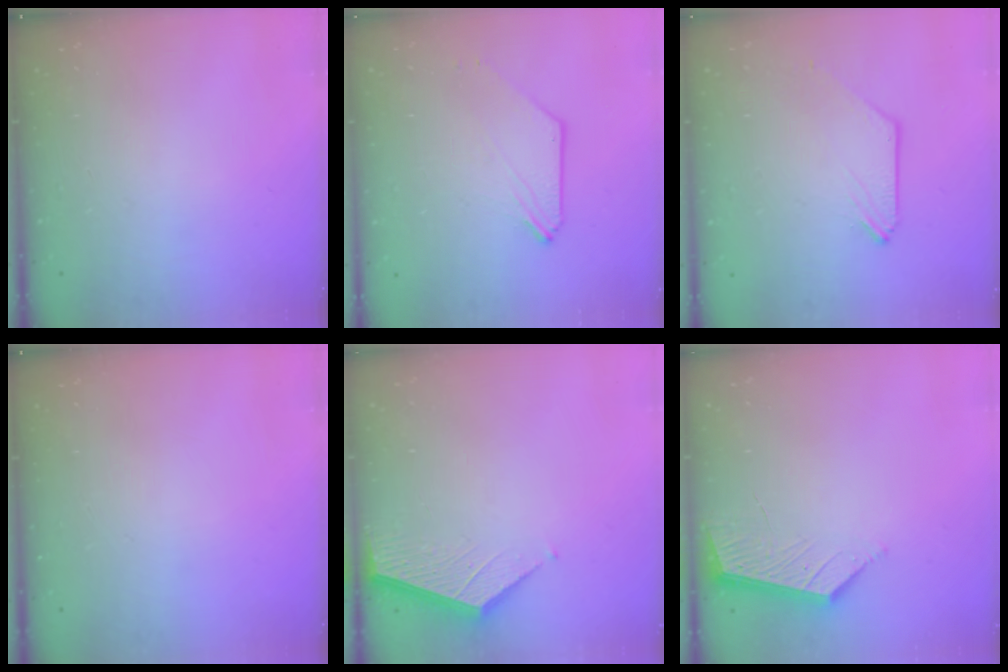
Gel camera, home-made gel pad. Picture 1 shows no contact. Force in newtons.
{"total": 0.0}
{"total": 0.0}
{"total": 0.0}
{"total": 3.6, "press": 3.6, "slide": 0.3}
{"total": 5.2, "press": 5.1, "slide": 0.6}